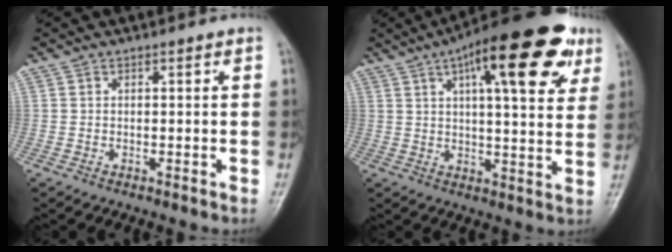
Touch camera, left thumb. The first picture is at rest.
{"total": 21.2, "force": [10.0, 6.8, 17.4], "torque": [-0.229, -0.007, 0.138]}